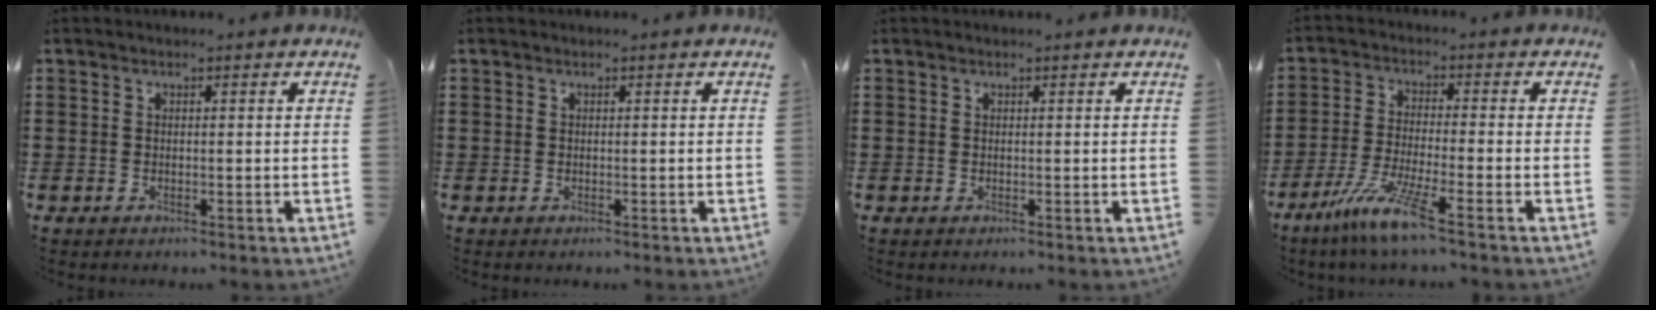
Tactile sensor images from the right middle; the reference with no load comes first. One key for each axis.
{"total": 0.0}
{"total": 0.0}
{"total": 8.2, "fx": -5.7, "fy": 0.3, "fz": 6.0, "tx": -0.136, "ty": -0.018, "tz": -0.111}